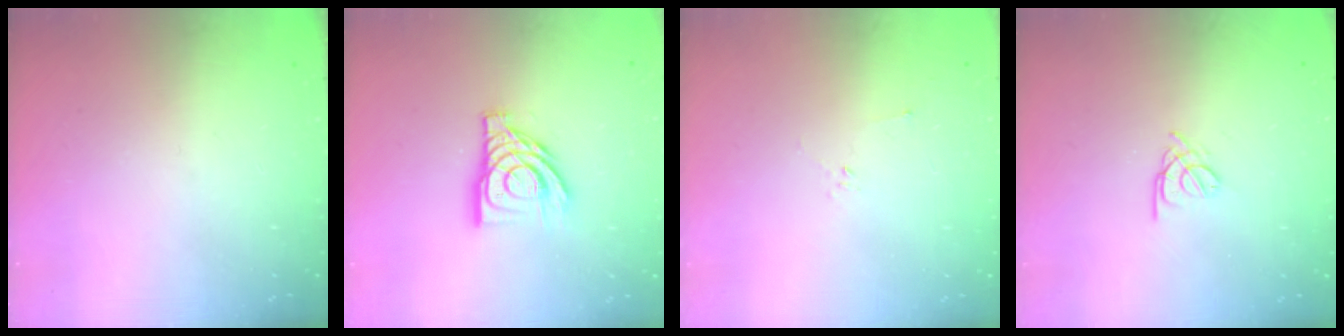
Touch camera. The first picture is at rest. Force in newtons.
{"total": 12.5, "press": 12.4, "slide": 1.5}
{"total": 2.2, "press": 2.1, "slide": 0.7}
{"total": 1.8, "press": 1.7, "slide": 0.5}